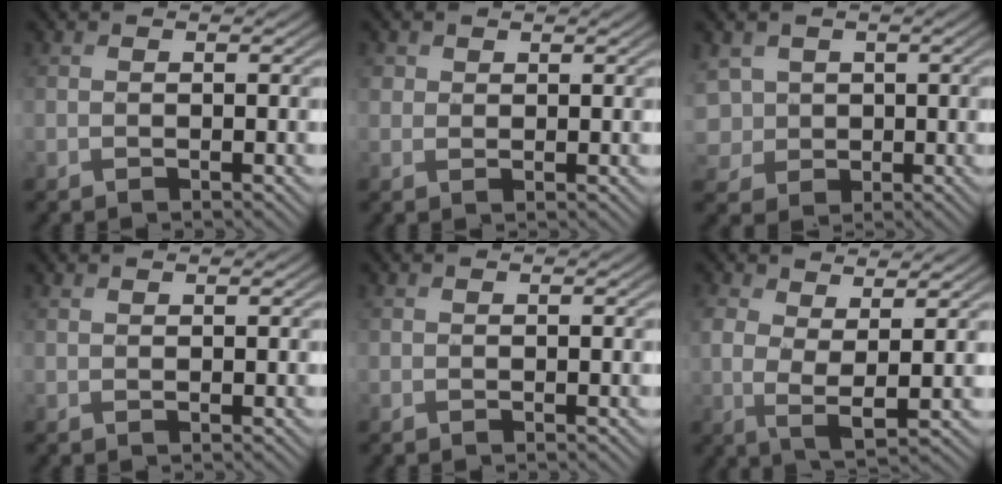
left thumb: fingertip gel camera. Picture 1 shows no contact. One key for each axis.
{"total": 1.4, "fx": 0.9, "fy": 0.9, "fz": 0.4, "tx": -0.008, "ty": 0.000, "tz": 0.019}
{"total": 4.8, "fx": 0.9, "fy": 4.3, "fz": 1.9, "tx": -0.068, "ty": -0.009, "tz": 0.011}
{"total": 0.7, "fx": 0.6, "fy": 0.1, "fz": 0.3, "tx": -0.009, "ty": 0.001, "tz": 0.014}
{"total": 0.0}
{"total": 5.7, "fx": 2.4, "fy": 2.2, "fz": 4.7, "tx": -0.110, "ty": -0.004, "tz": 0.041}